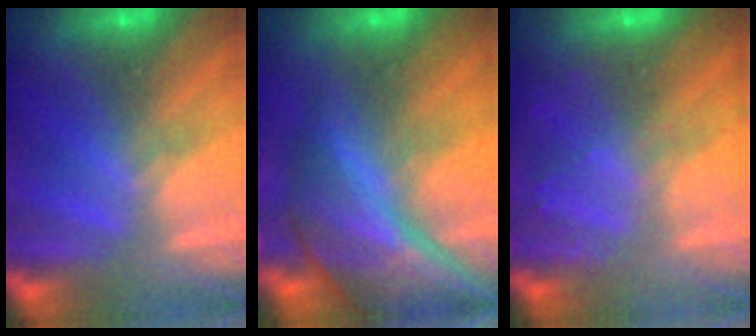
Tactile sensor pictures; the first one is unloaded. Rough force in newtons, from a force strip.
{"total": 10.2}
{"total": 2.2}